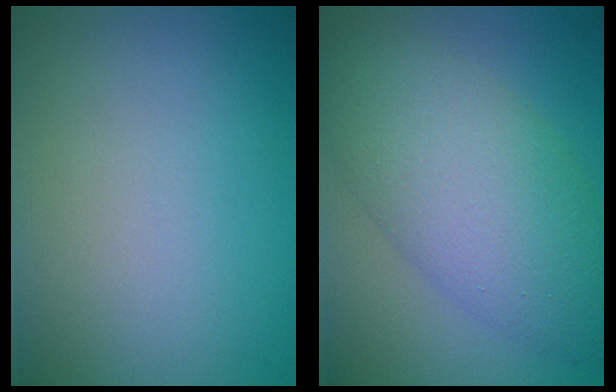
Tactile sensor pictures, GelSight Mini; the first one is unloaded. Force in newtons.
{"total": 8.3, "press": 8.3, "slide": 0.3}